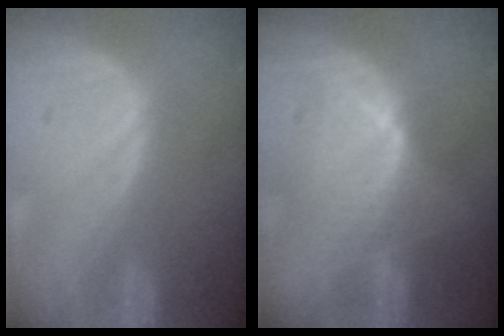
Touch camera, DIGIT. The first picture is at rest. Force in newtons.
{"total": 7.9, "press": 7.0, "slide": 3.6}